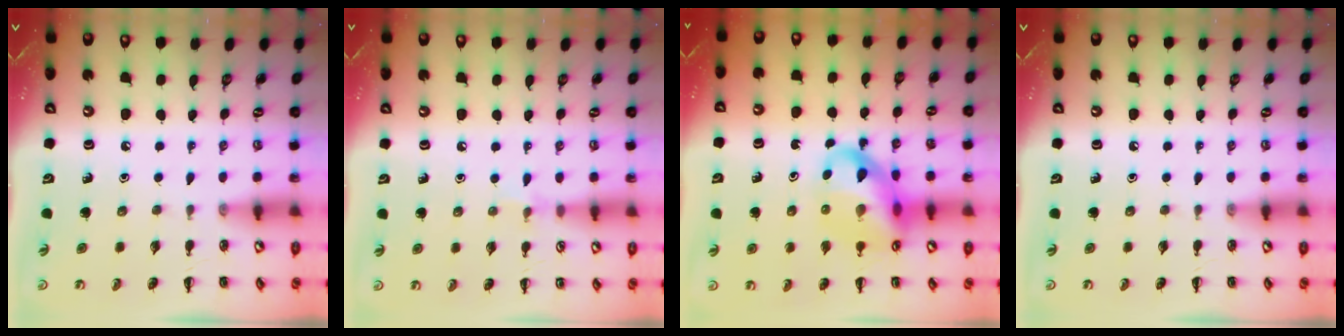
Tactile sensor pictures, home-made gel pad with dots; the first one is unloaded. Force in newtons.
{"total": 4.6, "press": 4.3, "slide": 1.7}
{"total": 16.1, "press": 15.5, "slide": 4.4}
{"total": 0.0}